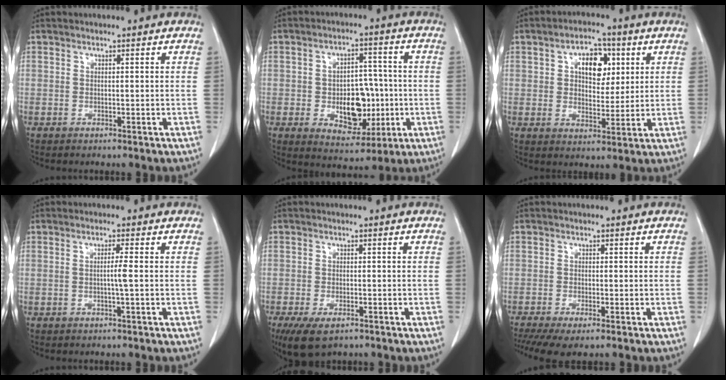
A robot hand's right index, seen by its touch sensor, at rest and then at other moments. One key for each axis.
{"total": 10.6, "fx": -1.7, "fy": 6.5, "fz": 8.2, "tx": -0.128, "ty": 0.014, "tz": -0.014}
{"total": 7.9, "fx": 2.6, "fy": 4.6, "fz": 5.9, "tx": -0.094, "ty": 0.019, "tz": 0.045}
{"total": 1.9, "fx": -0.3, "fy": -0.5, "fz": 1.8, "tx": -0.034, "ty": -0.001, "tz": -0.006}
{"total": 6.4, "fx": -4.2, "fy": 2.5, "fz": 4.0, "tx": -0.070, "ty": -0.012, "tz": -0.068}
{"total": 6.2, "fx": -4.5, "fy": 1.1, "fz": 4.0, "tx": -0.063, "ty": -0.013, "tz": -0.073}